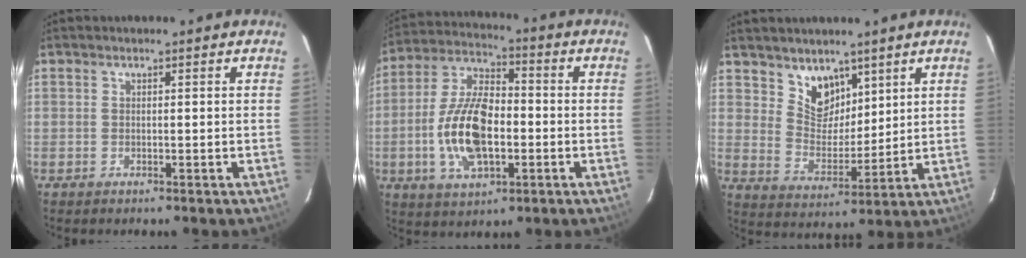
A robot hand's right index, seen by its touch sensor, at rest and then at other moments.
{"total": 15.2, "force": [-3.1, 7.6, 12.8], "torque": [-0.265, 0.007, -0.054]}
{"total": 7.8, "force": [5.4, 5.0, 2.5], "torque": [-0.035, -0.001, 0.109]}